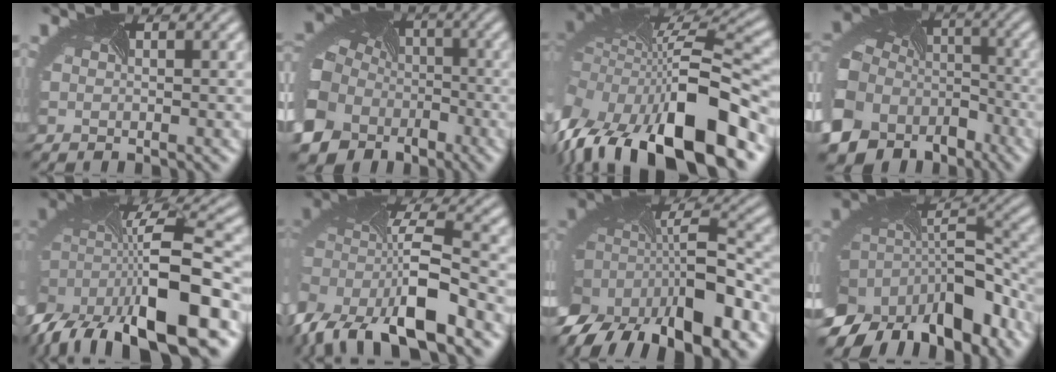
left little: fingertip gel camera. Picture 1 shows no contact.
{"total": 16.0, "force": [-6.5, 13.2, 6.2], "torque": [-0.152, -0.066, -0.122]}
{"total": 16.8, "force": [-7.3, 7.3, 13.3], "torque": [-0.242, -0.033, -0.100]}
{"total": 17.2, "force": [-8.4, 13.5, 6.7], "torque": [-0.166, -0.072, -0.129]}
{"total": 14.9, "force": [-8.4, 6.4, 10.6], "torque": [-0.201, -0.019, -0.134]}
{"total": 12.8, "force": [-6.2, 6.1, 9.5], "torque": [-0.186, -0.024, -0.104]}
{"total": 15.1, "force": [-7.5, 7.3, 11.0], "torque": [-0.217, -0.024, -0.110]}
{"total": 16.0, "force": [-8.8, 9.7, 9.2], "torque": [-0.197, -0.039, -0.118]}